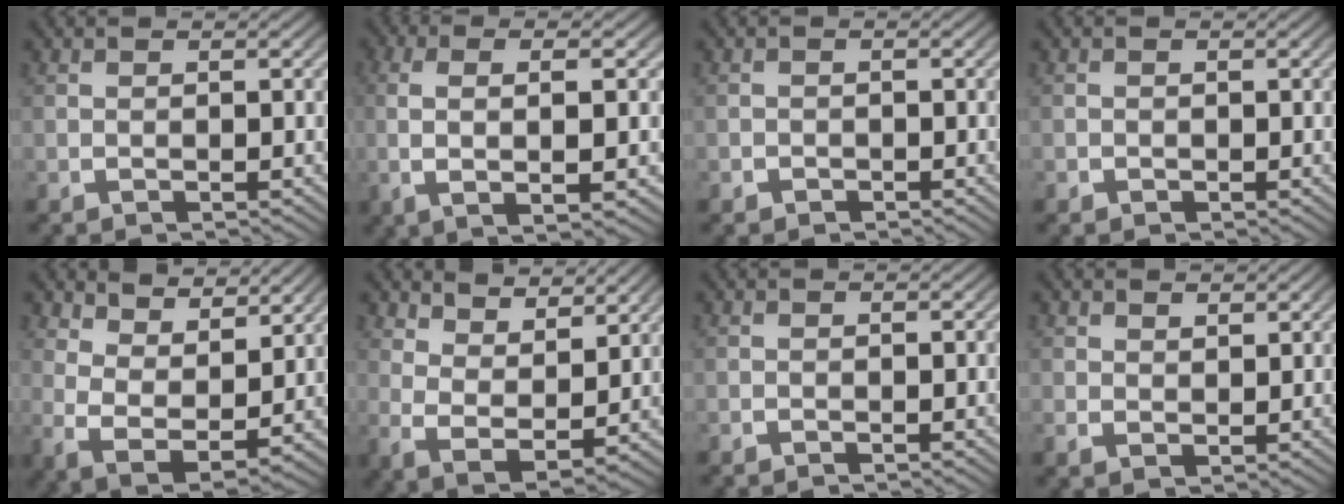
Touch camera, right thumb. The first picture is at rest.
{"total": 6.5, "force": [0.4, 2.2, 6.1], "torque": [-0.119, 0.002, 0.011]}
{"total": 0.9, "force": [-0.7, 0.6, 0.0], "torque": [0.000, -0.005, -0.013]}
{"total": 0.7, "force": [-0.3, 0.6, 0.1], "torque": [0.000, -0.004, -0.006]}
{"total": 6.0, "force": [0.5, 4.3, 4.2], "torque": [-0.107, -0.046, 0.032]}
{"total": 5.2, "force": [1.1, 3.6, 3.6], "torque": [-0.087, -0.037, 0.040]}
{"total": 0.0}
{"total": 1.4, "force": [1.2, 0.6, 0.4], "torque": [-0.003, -0.004, 0.028]}